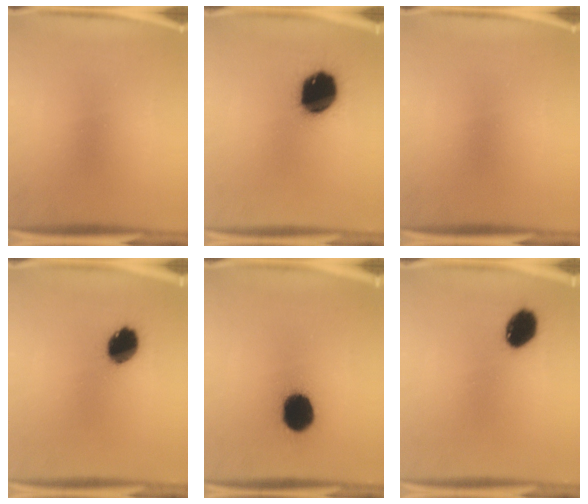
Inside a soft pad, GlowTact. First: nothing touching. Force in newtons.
{"total": 18.3}
{"total": 0.0}
{"total": 10.2}
{"total": 14.4}
{"total": 9.0}